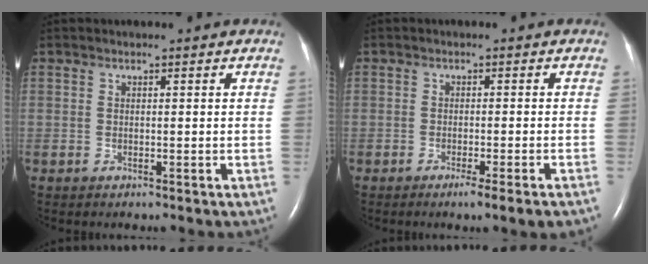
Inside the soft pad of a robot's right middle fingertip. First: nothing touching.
{"total": 3.9, "force": [-2.5, -0.4, 3.0], "torque": [-0.036, -0.010, -0.034]}